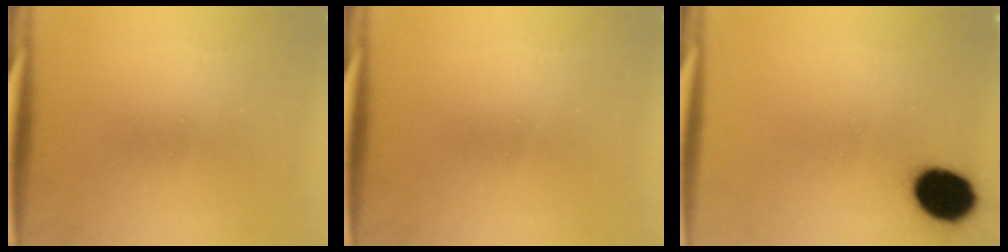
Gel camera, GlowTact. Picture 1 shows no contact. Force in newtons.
{"total": 0.0}
{"total": 10.6}